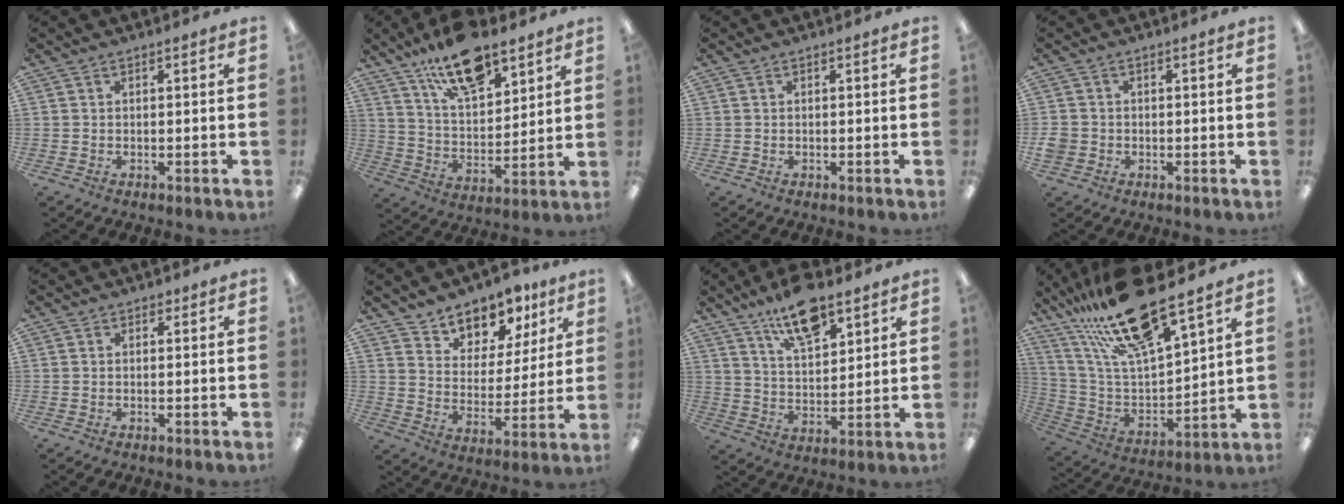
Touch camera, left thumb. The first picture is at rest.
{"total": 16.8, "force": [12.2, 6.9, 9.1], "torque": [-0.153, -0.060, 0.213]}
{"total": 0.0}
{"total": 2.9, "force": [-0.7, 2.5, 1.2], "torque": [-0.026, 0.004, -0.014]}
{"total": 0.7, "force": [0.4, 0.5, 0.3], "torque": [-0.007, 0.003, 0.007]}
{"total": 11.9, "force": [9.8, 6.1, 2.7], "torque": [-0.045, -0.076, 0.180]}
{"total": 13.3, "force": [9.6, 5.2, 7.6], "torque": [-0.128, -0.044, 0.170]}
{"total": 23.0, "force": [17.7, 5.6, 13.5], "torque": [-0.254, -0.099, 0.303]}